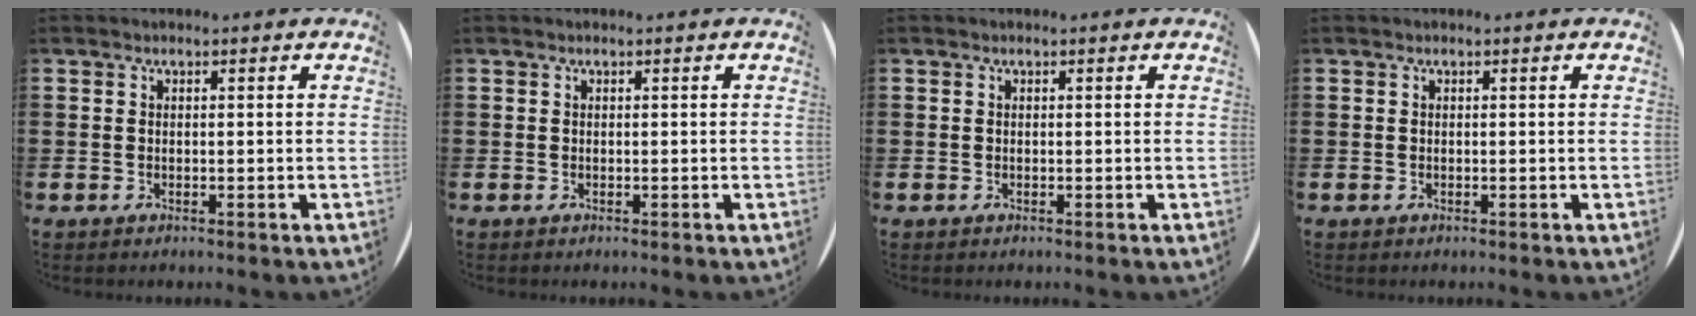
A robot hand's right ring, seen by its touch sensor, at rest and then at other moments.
{"total": 0.0}
{"total": 0.0}
{"total": 0.0}